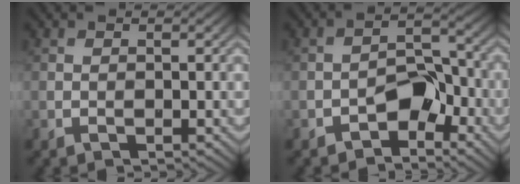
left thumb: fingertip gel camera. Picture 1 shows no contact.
{"total": 4.5, "force": [-3.0, 2.2, 2.5], "torque": [-0.035, 0.014, -0.051]}